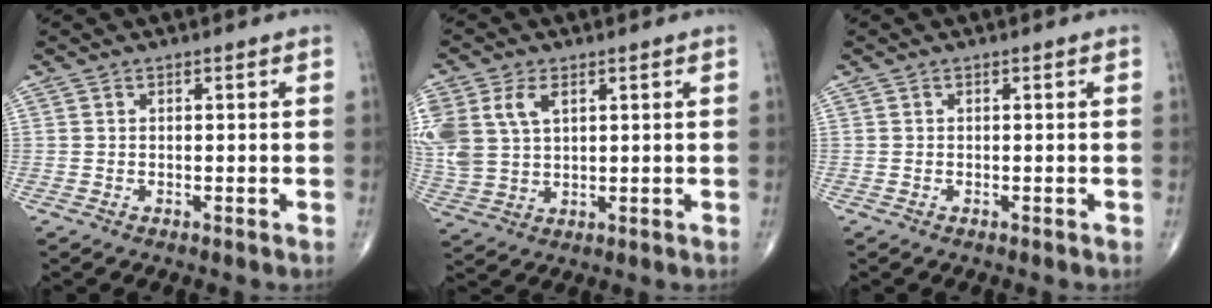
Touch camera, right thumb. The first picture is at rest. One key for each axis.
{"total": 12.1, "fx": 4.1, "fy": 7.8, "fz": 8.3, "tx": -0.208, "ty": 0.001, "tz": 0.090}
{"total": 0.0}